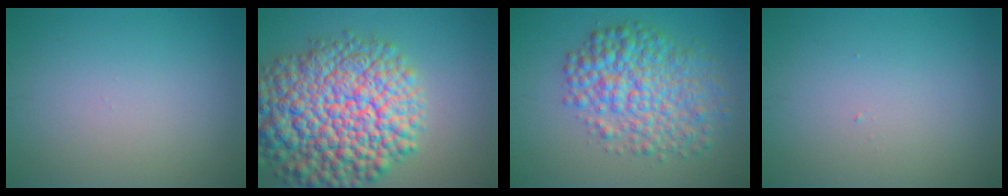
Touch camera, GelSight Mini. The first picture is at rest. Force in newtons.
{"total": 14.4, "press": 14.4, "slide": 0.7}
{"total": 7.3, "press": 7.3, "slide": 0.1}
{"total": 0.0}